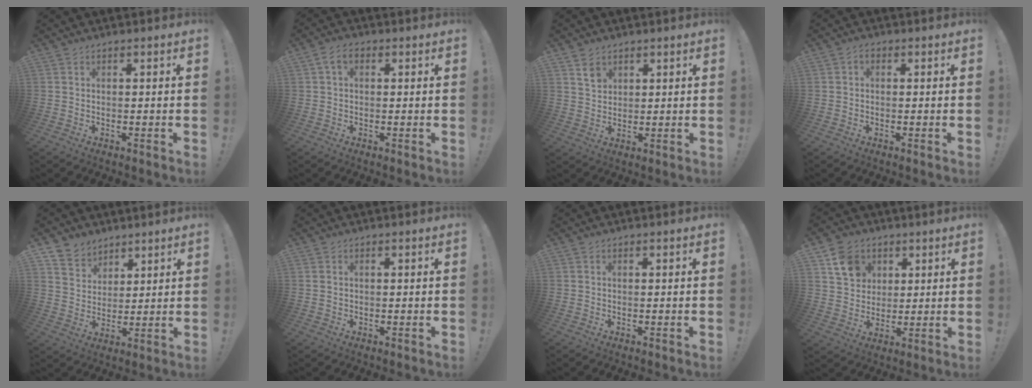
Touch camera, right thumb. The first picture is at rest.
{"total": 4.4, "force": [1.2, 2.8, 3.1], "torque": [-0.058, 0.009, 0.024]}
{"total": 4.2, "force": [2.8, 2.9, 1.1], "torque": [-0.001, -0.018, 0.048]}
{"total": 1.6, "force": [-0.1, 1.1, 1.0], "torque": [-0.025, 0.008, -0.002]}
{"total": 7.3, "force": [5.2, 5.0, 0.1], "torque": [-0.012, -0.047, 0.104]}
{"total": 0.7, "force": [0.3, 0.6, 0.2], "torque": [-0.009, 0.005, 0.006]}
{"total": 0.0}
{"total": 9.9, "force": [4.9, 8.1, 3.2], "torque": [-0.042, -0.022, 0.098]}